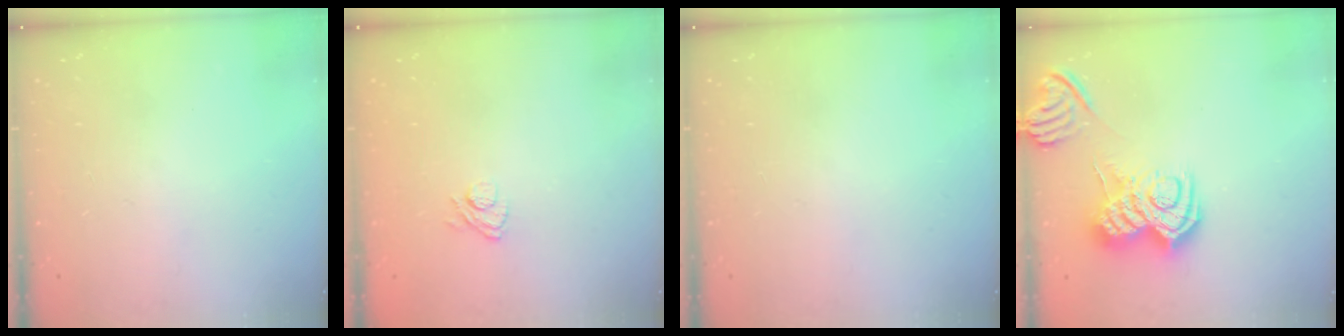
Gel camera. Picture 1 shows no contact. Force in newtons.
{"total": 6.1, "press": 5.9, "slide": 1.3}
{"total": 0.0}
{"total": 11.4, "press": 11.4, "slide": 0.6}